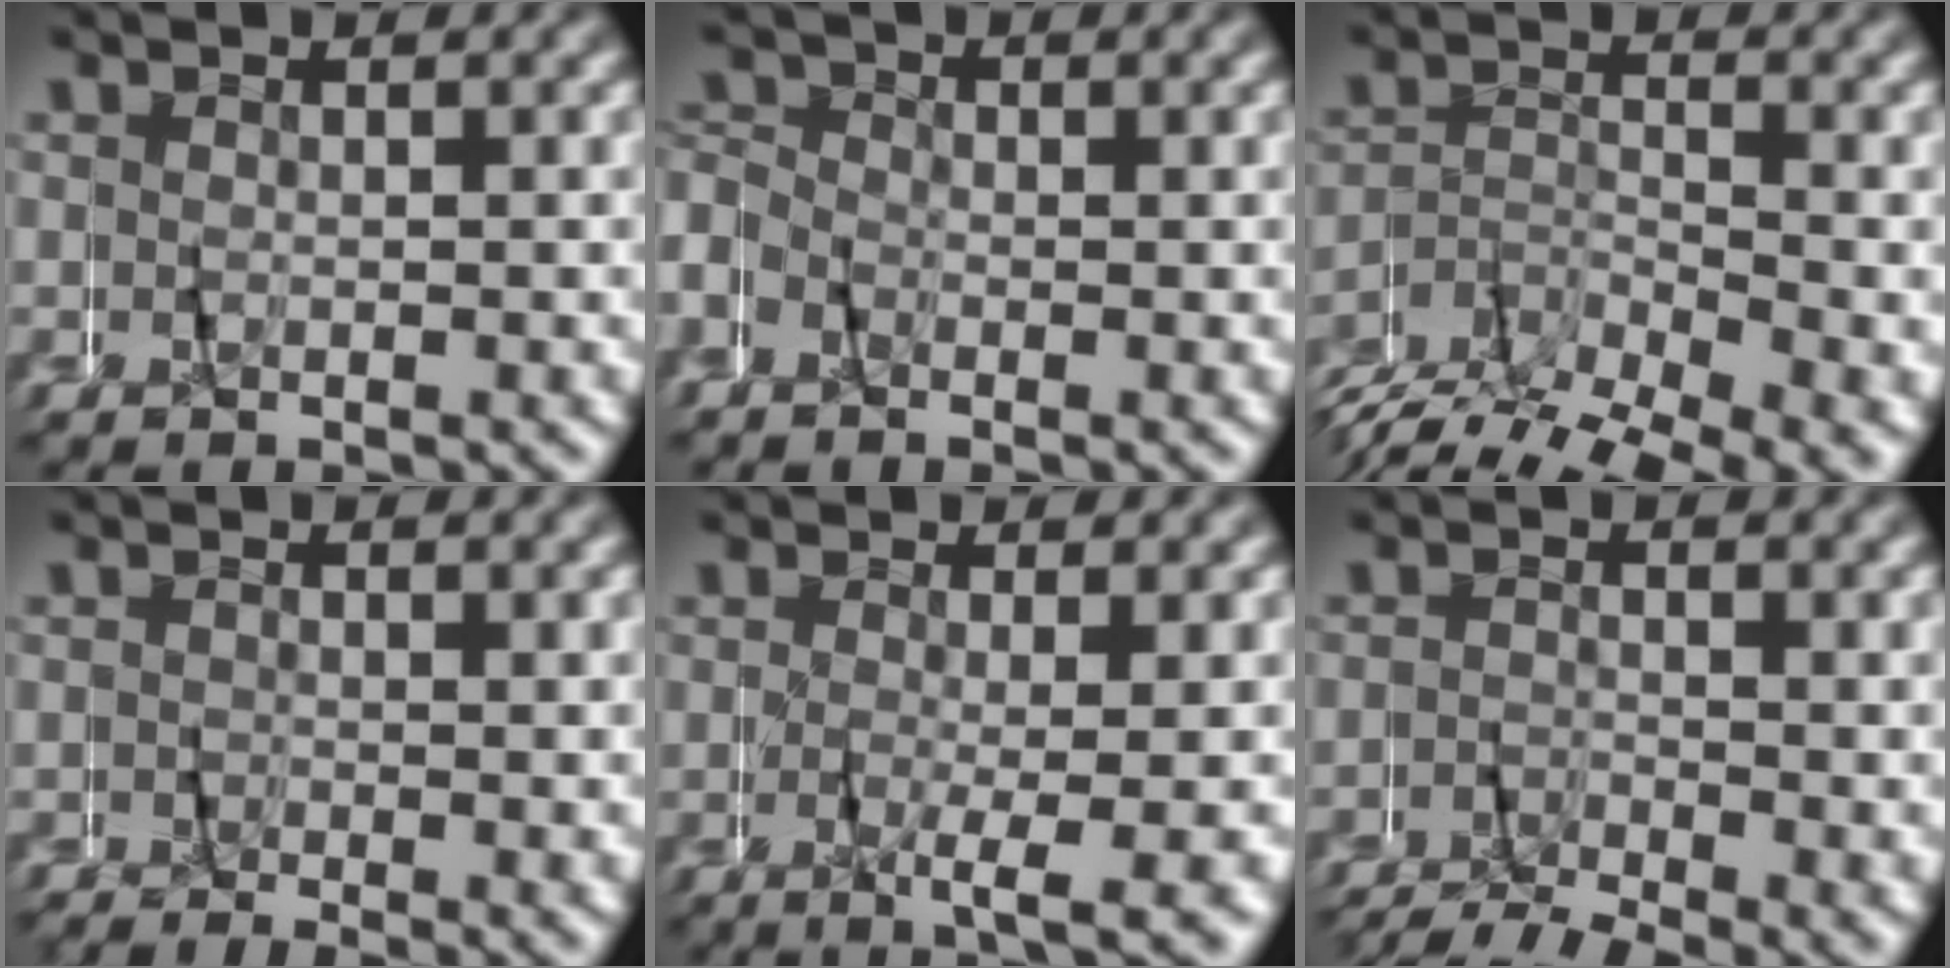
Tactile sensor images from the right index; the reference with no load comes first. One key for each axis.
{"total": 3.3, "fx": -1.0, "fy": 3.1, "fz": 0.8, "tx": -0.021, "ty": 0.008, "tz": -0.036}
{"total": 7.0, "fx": -5.2, "fy": 2.5, "fz": 3.9, "tx": -0.065, "ty": -0.010, "tz": -0.089}
{"total": 2.1, "fx": -1.0, "fy": 0.8, "fz": 1.7, "tx": -0.020, "ty": -0.003, "tz": -0.018}
{"total": 3.5, "fx": -1.0, "fy": -1.2, "fz": 3.1, "tx": -0.042, "ty": -0.008, "tz": -0.013}
{"total": 5.1, "fx": -4.2, "fy": 2.0, "fz": 2.2, "tx": -0.028, "ty": -0.016, "tz": -0.064}